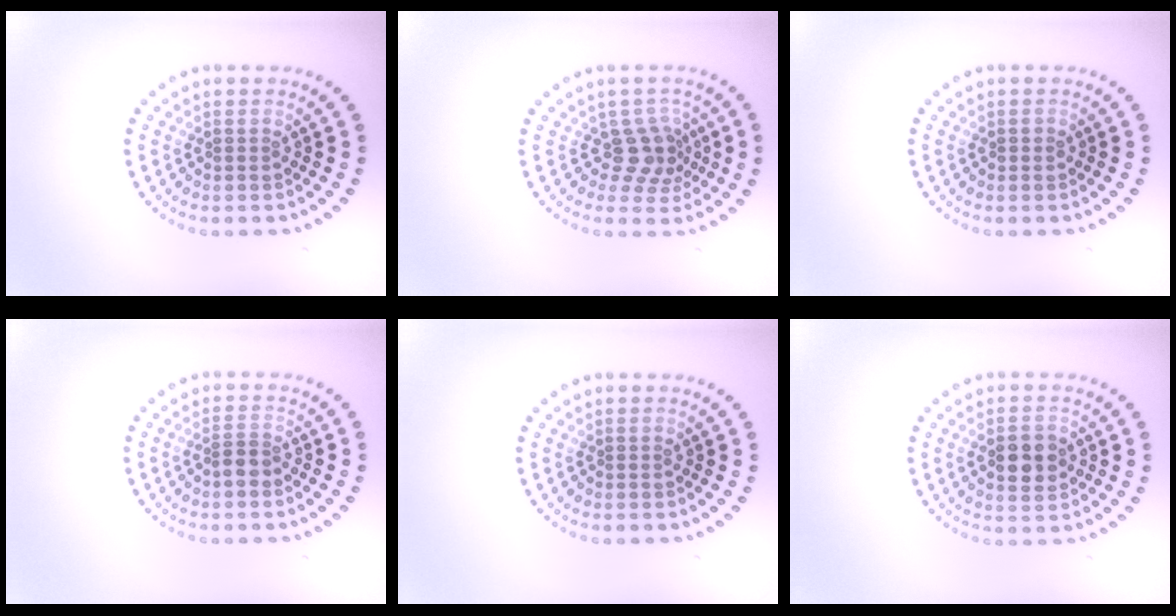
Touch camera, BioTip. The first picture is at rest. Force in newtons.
{"total": 2.9, "press": 2.3, "slide": 1.8}
{"total": 0.7, "press": 0.7, "slide": 0.2}
{"total": 1.9, "press": 1.6, "slide": 0.9}
{"total": 0.0}
{"total": 3.6, "press": 3.6, "slide": 0.1}